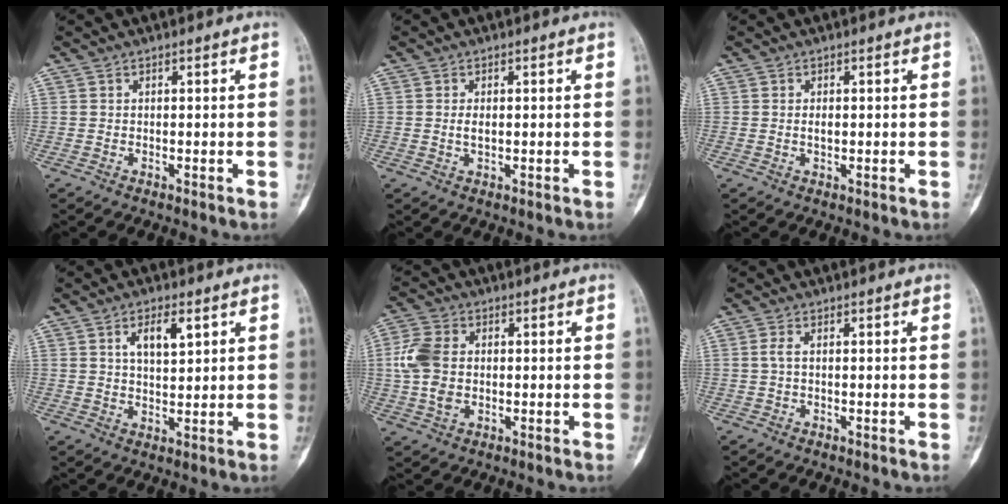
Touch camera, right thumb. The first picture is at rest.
{"total": 1.6, "force": [0.1, 0.9, 1.4], "torque": [-0.022, -0.001, 0.002]}
{"total": 1.2, "force": [0.1, 0.7, 1.0], "torque": [-0.012, 0.001, 0.001]}
{"total": 5.8, "force": [2.4, 2.5, 4.6], "torque": [-0.071, -0.011, 0.043]}
{"total": 8.2, "force": [0.1, 5.7, 5.9], "torque": [-0.131, 0.008, -0.002]}
{"total": 1.4, "force": [0.0, 0.5, 1.3], "torque": [-0.030, -0.001, -0.001]}